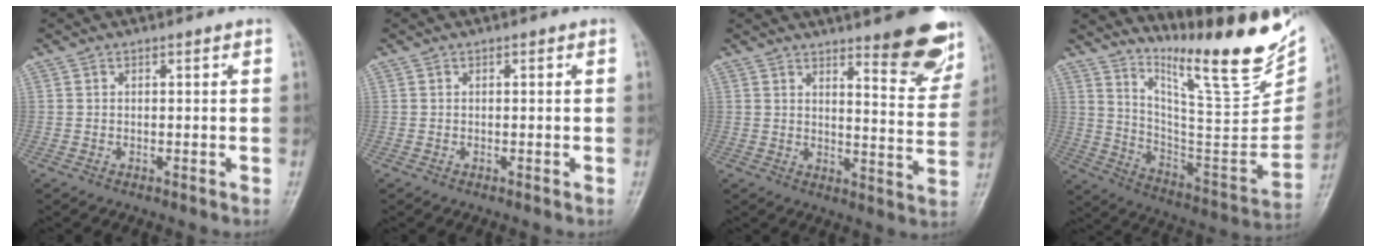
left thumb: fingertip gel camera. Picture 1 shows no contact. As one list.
[{"total": 0.0}, {"total": 12.5, "force": [8.7, 3.0, 8.4], "torque": [-0.070, -0.064, 0.113]}, {"total": 24.0, "force": [18.4, 4.1, 14.8], "torque": [-0.198, -0.120, 0.291]}]